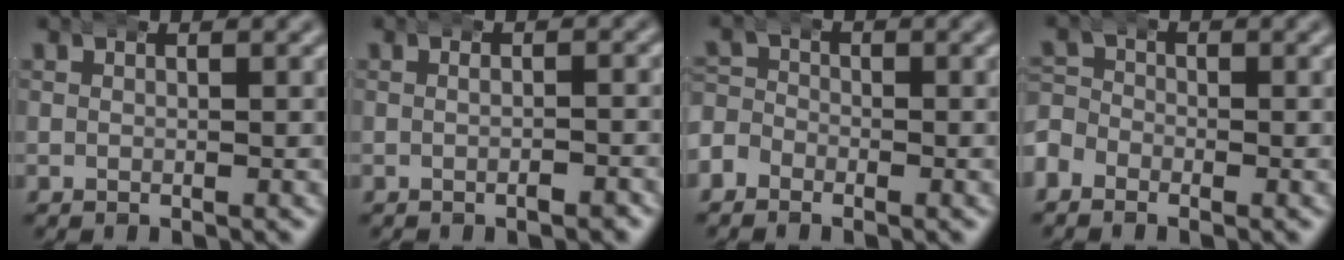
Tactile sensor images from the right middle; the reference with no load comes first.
{"total": 0.9, "force": [-0.4, 0.3, 0.8], "torque": [-0.002, 0.006, -0.017]}
{"total": 3.1, "force": [-1.0, 2.9, 0.5], "torque": [-0.021, -0.005, -0.032]}
{"total": 2.9, "force": [-0.9, 2.7, 0.5], "torque": [-0.022, -0.005, -0.031]}